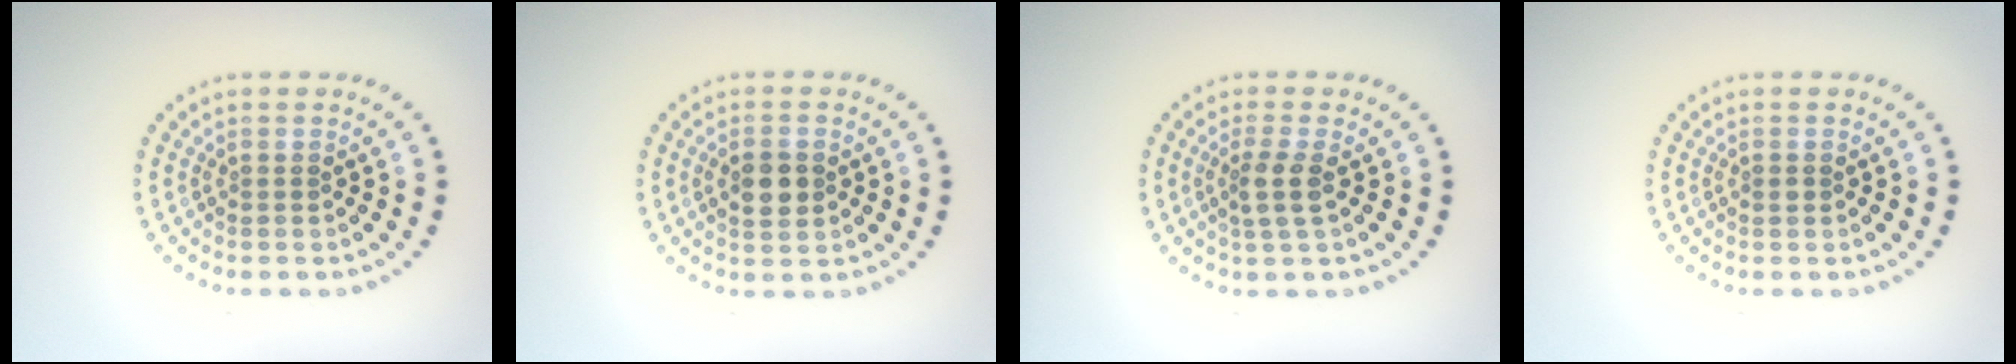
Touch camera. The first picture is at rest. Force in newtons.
{"total": 2.7, "press": 2.6, "slide": 0.2}
{"total": 2.1, "press": 1.7, "slide": 1.1}
{"total": 0.7, "press": 0.7, "slide": 0.1}